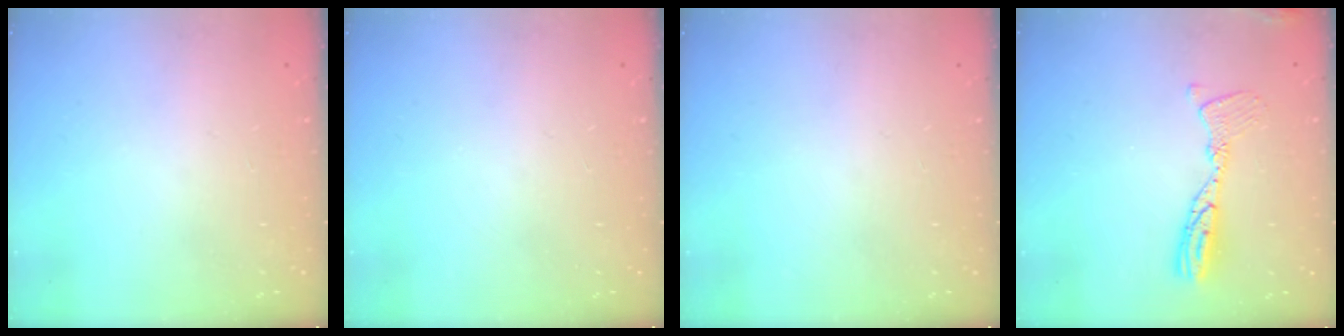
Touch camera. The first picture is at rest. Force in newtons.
{"total": 0.0}
{"total": 0.0}
{"total": 10.8, "press": 10.8, "slide": 1.0}